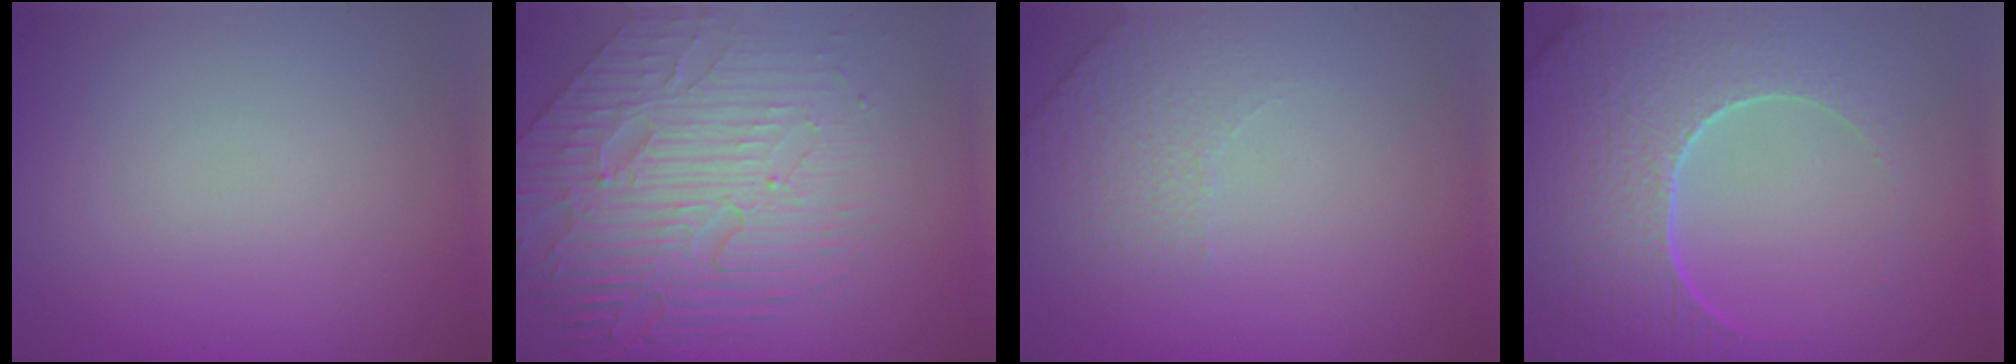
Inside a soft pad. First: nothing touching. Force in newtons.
{"total": 7.0, "press": 5.4, "slide": 4.5}
{"total": 1.7, "press": 1.3, "slide": 1.1}
{"total": 8.4, "press": 6.4, "slide": 5.4}